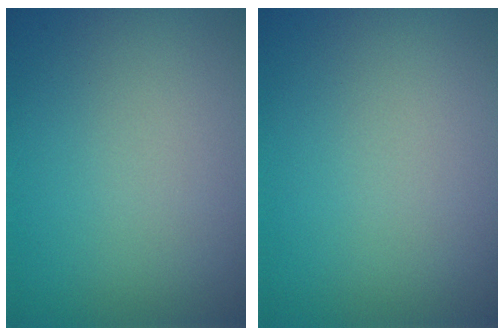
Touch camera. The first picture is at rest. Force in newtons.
{"total": 0.0}